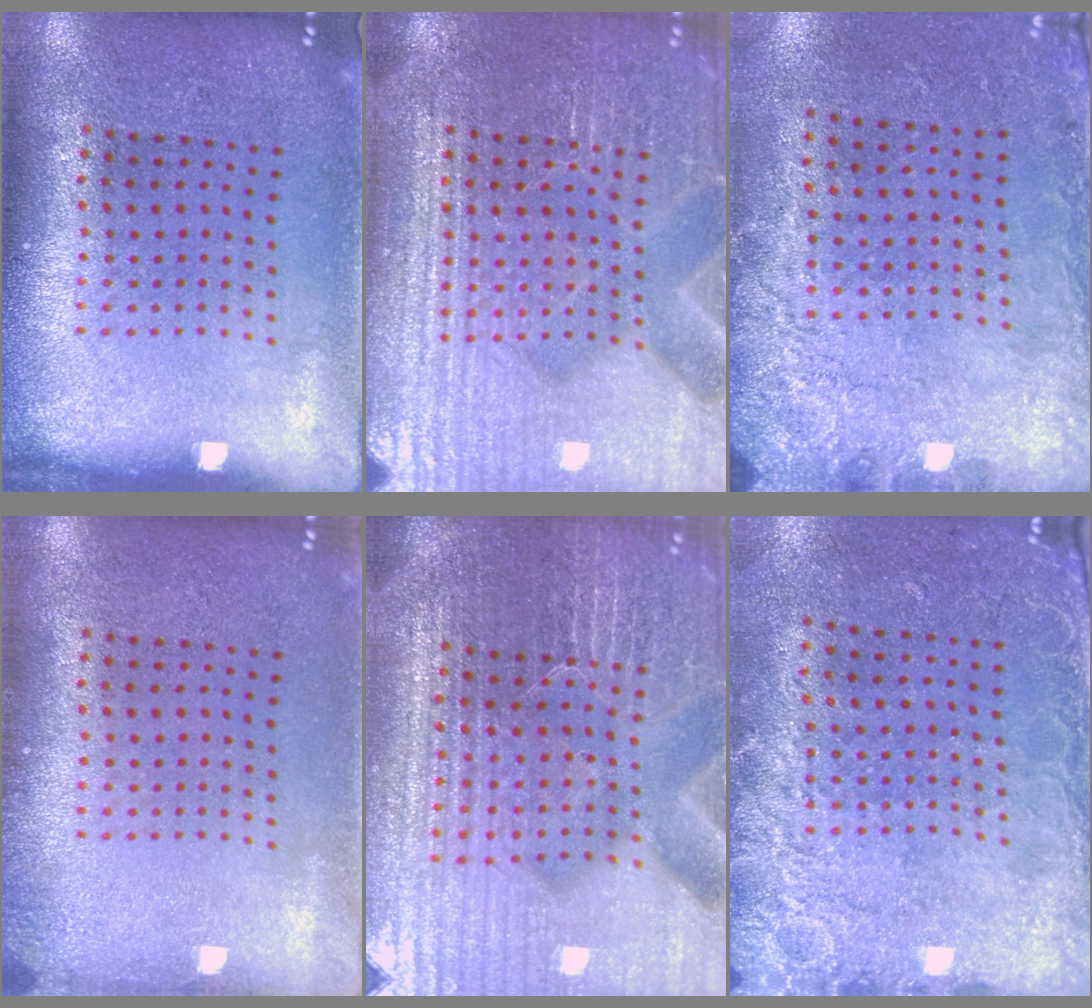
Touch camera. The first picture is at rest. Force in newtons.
{"total": 4.8, "press": 4.7, "slide": 0.6}
{"total": 2.7, "press": 2.0, "slide": 1.8}
{"total": 0.8, "press": 0.8, "slide": 0.1}
{"total": 6.0, "press": 5.5, "slide": 2.5}
{"total": 2.6, "press": 2.1, "slide": 1.5}